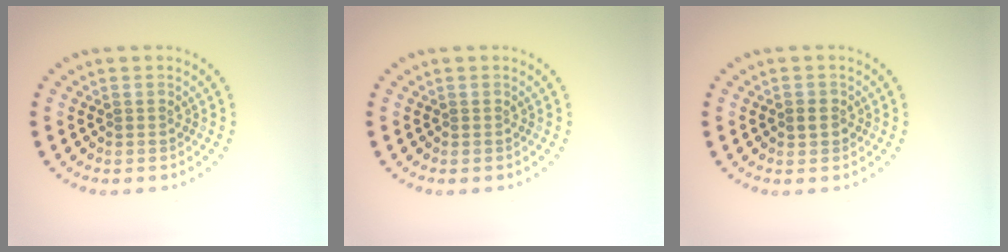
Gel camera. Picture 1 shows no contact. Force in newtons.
{"total": 0.0}
{"total": 1.3, "press": 1.3, "slide": 0.2}